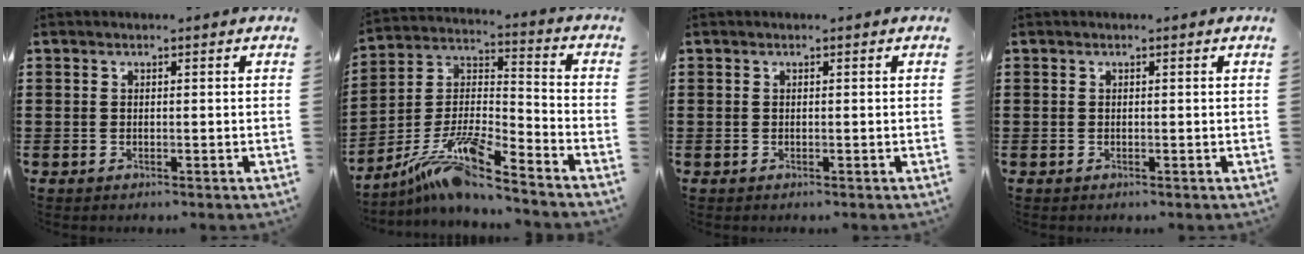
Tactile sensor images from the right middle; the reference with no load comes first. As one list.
[{"total": 11.8, "force": [-9.3, 1.0, 7.1], "torque": [-0.156, -0.001, -0.188]}, {"total": 0.0}, {"total": 0.0}]